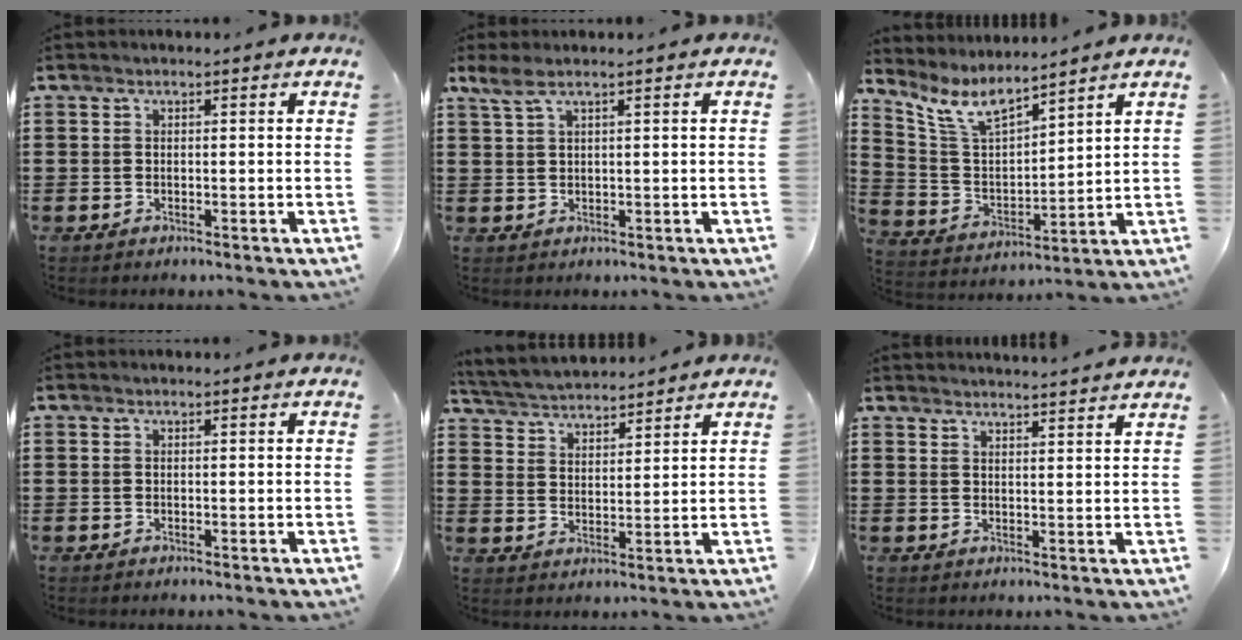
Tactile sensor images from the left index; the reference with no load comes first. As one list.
[{"total": 1.9, "force": [0.9, 0.2, 1.7], "torque": [-0.036, -0.002, 0.016]}, {"total": 7.7, "force": [6.1, 2.3, 4.0], "torque": [-0.104, -0.022, 0.109]}, {"total": 0.0}, {"total": 4.0, "force": [4.0, 0.5, 0.1], "torque": [-0.021, -0.017, 0.071]}, {"total": 2.6, "force": [2.5, -0.6, -0.1], "torque": [-0.006, -0.013, 0.047]}]